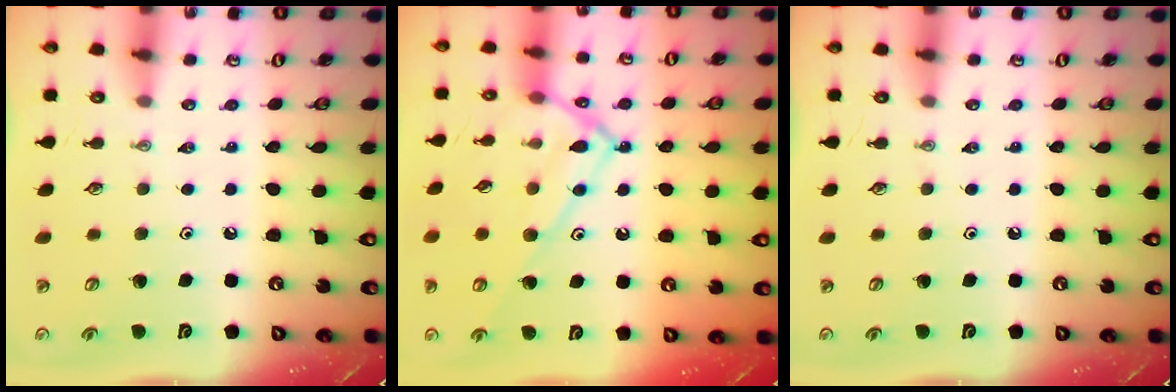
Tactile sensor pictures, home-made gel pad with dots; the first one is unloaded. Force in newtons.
{"total": 14.1, "press": 14.1, "slide": 0.7}
{"total": 0.0}